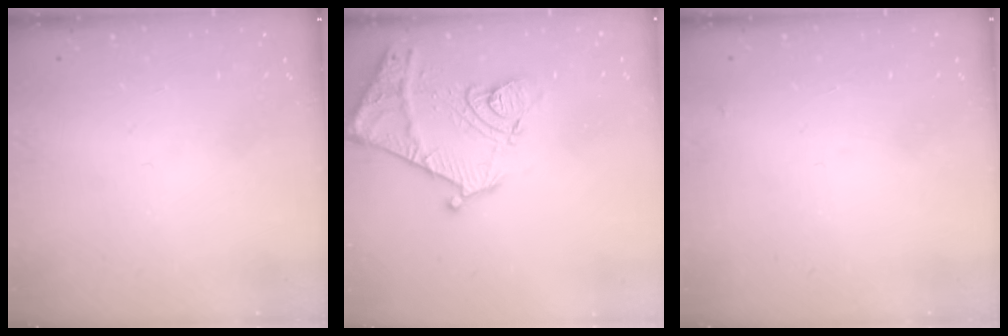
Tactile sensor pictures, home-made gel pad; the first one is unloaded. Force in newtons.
{"total": 14.3, "press": 14.3, "slide": 1.4}
{"total": 2.8, "press": 2.8, "slide": 0.4}